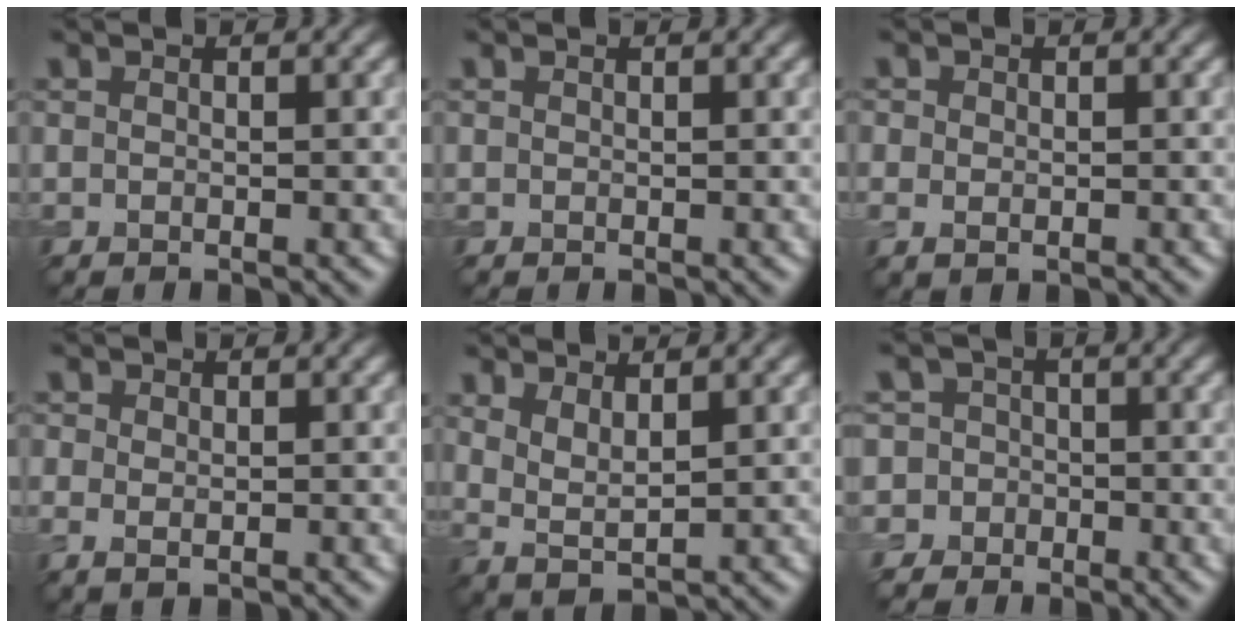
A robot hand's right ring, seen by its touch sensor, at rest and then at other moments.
{"total": 0.0}
{"total": 1.3, "force": [-0.2, 0.9, 0.9], "torque": [-0.016, -0.002, -0.004]}
{"total": 1.1, "force": [-0.2, 0.7, 0.9], "torque": [-0.019, -0.003, -0.002]}
{"total": 2.7, "force": [1.3, 0.9, 2.2], "torque": [-0.050, -0.010, 0.031]}
{"total": 5.7, "force": [-1.6, 5.5, 0.3], "torque": [0.007, 0.018, -0.067]}